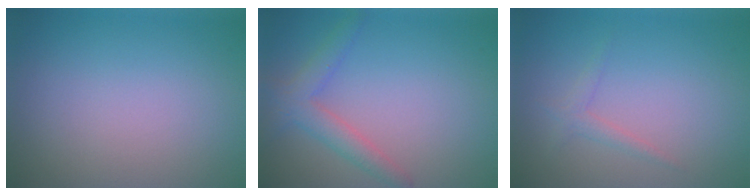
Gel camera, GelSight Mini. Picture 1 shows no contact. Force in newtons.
{"total": 2.9, "press": 2.9, "slide": 0.1}
{"total": 1.2, "press": 1.2, "slide": 0.0}